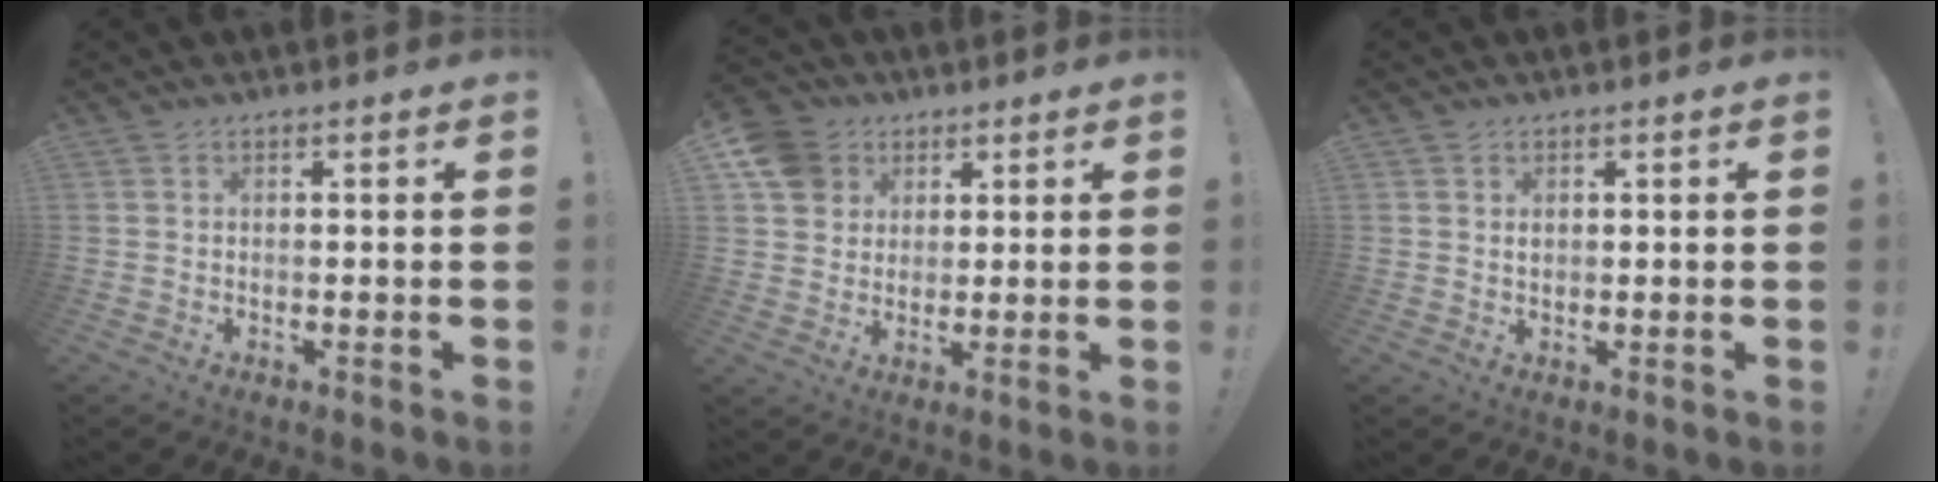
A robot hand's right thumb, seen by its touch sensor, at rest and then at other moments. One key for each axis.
{"total": 10.1, "fx": 4.0, "fy": 8.7, "fz": 3.3, "tx": -0.058, "ty": -0.021, "tz": 0.082}
{"total": 1.1, "fx": 0.6, "fy": 0.9, "fz": 0.3, "tx": -0.004, "ty": 0.002, "tz": 0.011}